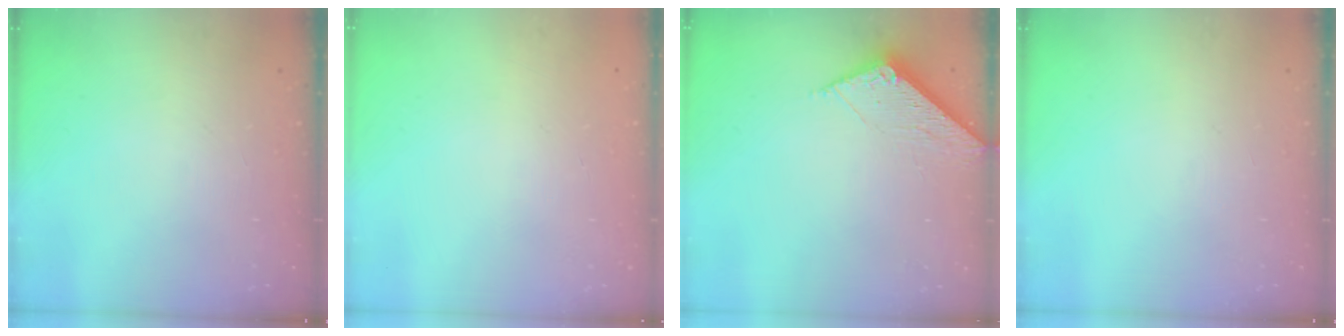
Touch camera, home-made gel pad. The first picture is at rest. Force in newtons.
{"total": 0.0}
{"total": 6.1, "press": 6.1, "slide": 0.3}
{"total": 0.0}